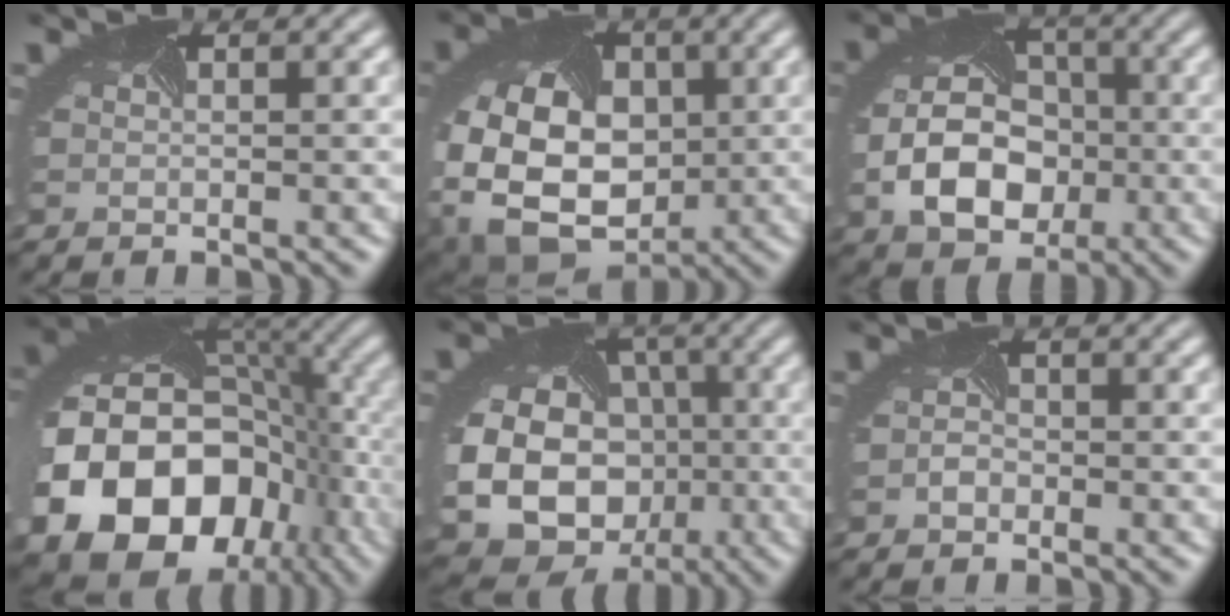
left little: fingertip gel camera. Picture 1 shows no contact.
{"total": 13.5, "force": [-2.6, 10.0, 8.8], "torque": [-0.188, -0.028, -0.019]}
{"total": 7.1, "force": [-2.1, 5.2, 4.4], "torque": [-0.097, -0.017, -0.026]}
{"total": 20.4, "force": [-6.7, 16.1, 10.5], "torque": [-0.211, -0.065, -0.102]}
{"total": 14.5, "force": [-3.1, 12.4, 6.9], "torque": [-0.148, -0.032, -0.051]}
{"total": 0.9, "force": [-0.9, 0.2, 0.0], "torque": [-0.013, -0.004, -0.013]}